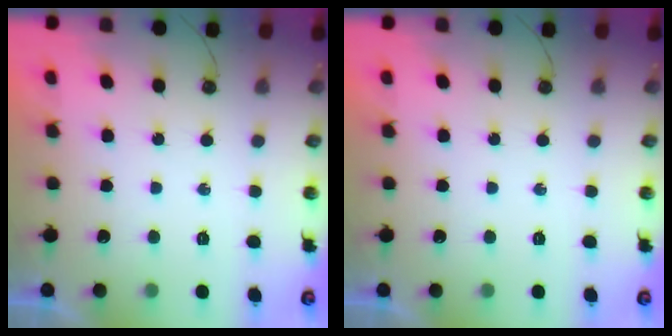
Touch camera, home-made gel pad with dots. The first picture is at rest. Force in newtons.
{"total": 0.0}